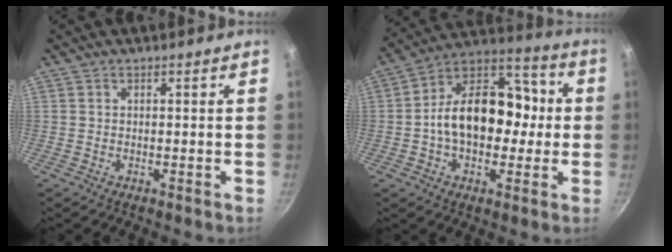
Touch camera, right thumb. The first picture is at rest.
{"total": 19.4, "force": [-0.4, 12.4, 14.9], "torque": [-0.203, 0.041, -0.015]}